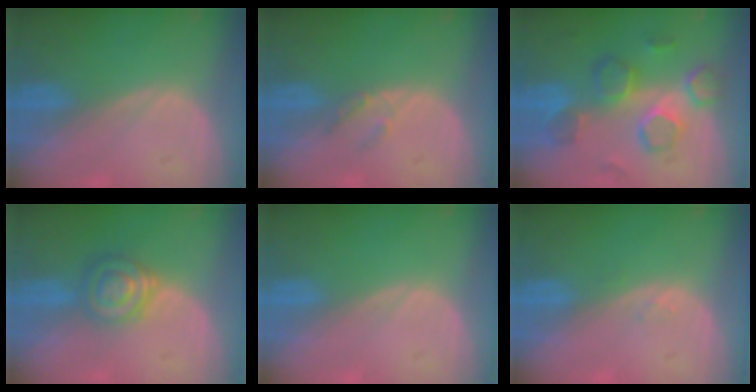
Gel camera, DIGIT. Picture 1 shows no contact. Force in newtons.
{"total": 2.0, "press": 1.8, "slide": 0.9}
{"total": 8.7, "press": 8.4, "slide": 2.0}
{"total": 6.4, "press": 5.8, "slide": 2.8}
{"total": 0.5, "press": 0.0, "slide": 0.5}
{"total": 0.9, "press": 0.8, "slide": 0.4}